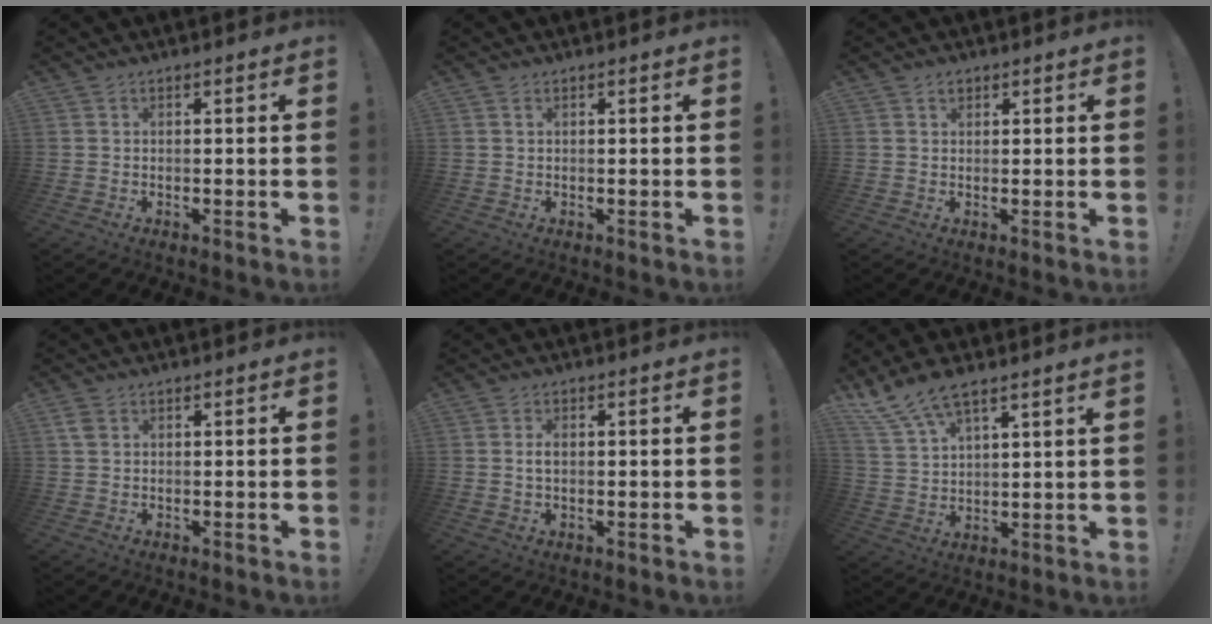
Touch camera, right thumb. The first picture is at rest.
{"total": 0.6, "force": [0.4, 0.2, 0.4], "torque": [-0.008, 0.000, 0.008]}
{"total": 1.7, "force": [1.1, 1.1, 0.7], "torque": [0.000, -0.005, 0.019]}
{"total": 2.5, "force": [1.0, 1.6, 1.6], "torque": [-0.025, 0.002, 0.019]}
{"total": 2.4, "force": [0.2, 1.5, 1.9], "torque": [-0.023, -0.001, 0.000]}
{"total": 8.6, "force": [7.3, 1.5, 4.3], "torque": [-0.097, -0.035, 0.140]}